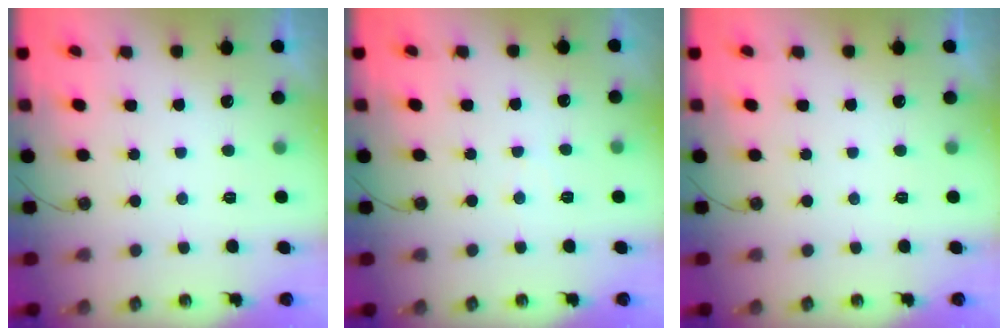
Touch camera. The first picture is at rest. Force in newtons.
{"total": 3.8, "press": 3.7, "slide": 0.7}
{"total": 0.0}